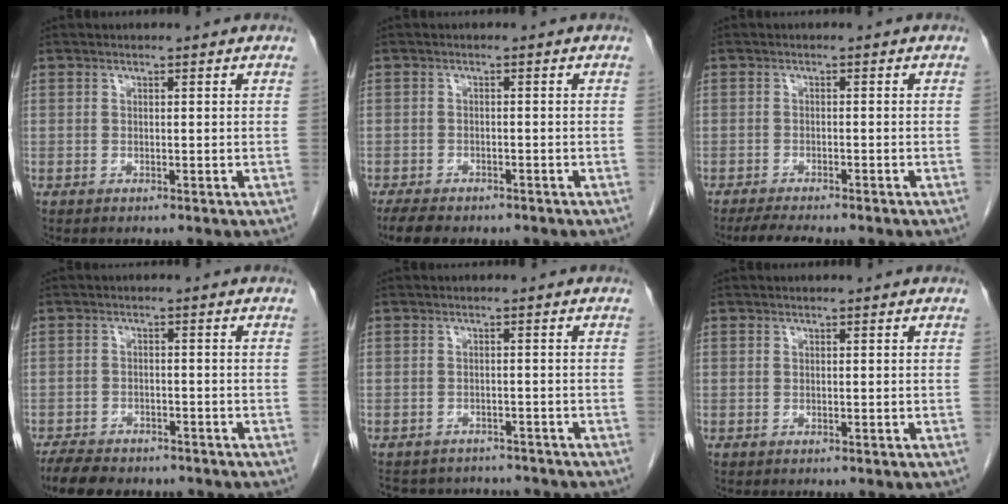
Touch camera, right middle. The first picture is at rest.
{"total": 6.3, "force": [-5.1, 2.2, 3.0], "torque": [-0.048, -0.012, -0.074]}
{"total": 5.4, "force": [-4.6, 0.5, 2.9], "torque": [-0.042, -0.011, -0.068]}
{"total": 8.7, "force": [-7.2, 3.2, 3.6], "torque": [-0.060, -0.009, -0.110]}
{"total": 9.9, "force": [-9.2, 3.3, 1.8], "torque": [-0.033, 0.015, -0.113]}
{"total": 0.0}